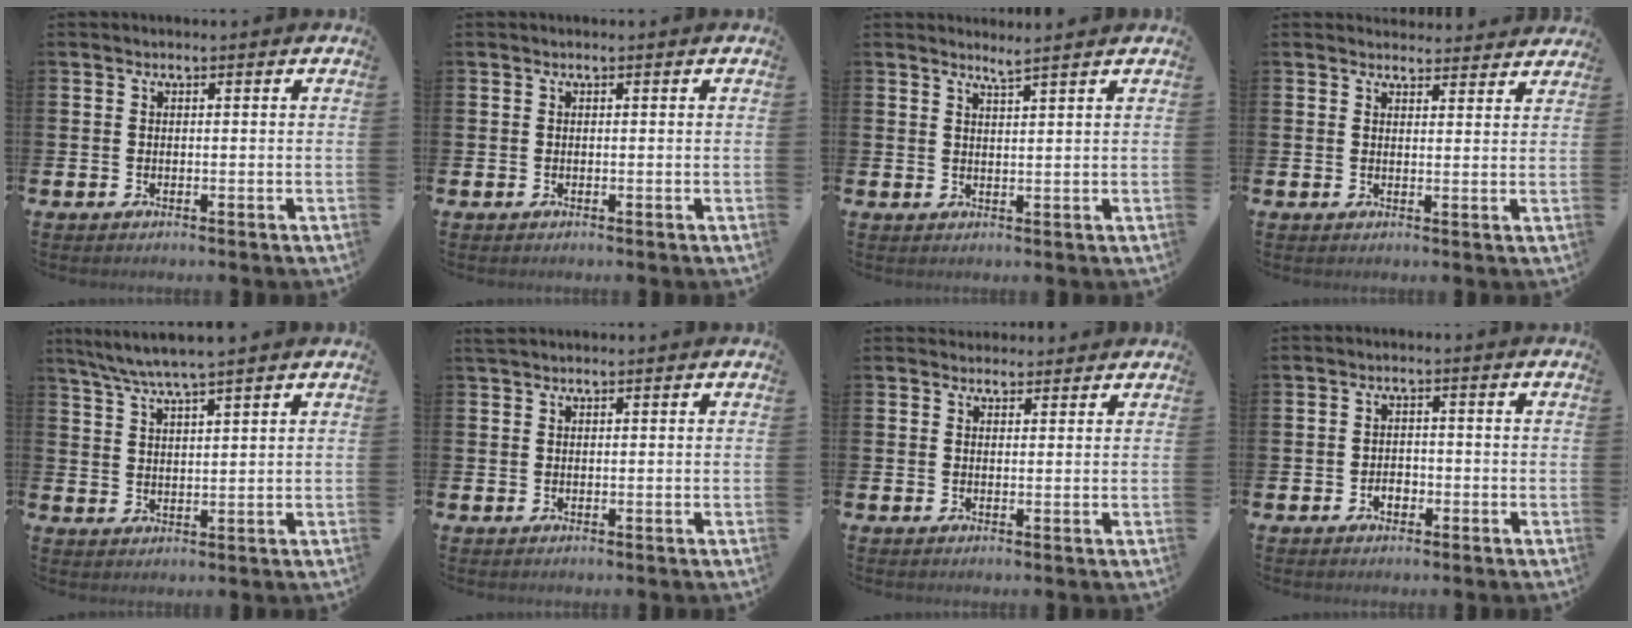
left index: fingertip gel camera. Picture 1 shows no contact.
{"total": 0.0}
{"total": 2.2, "force": [2.1, -0.6, 0.2], "torque": [-0.010, -0.008, 0.040]}
{"total": 2.8, "force": [2.8, 0.6, -0.2], "torque": [0.007, -0.017, 0.049]}
{"total": 5.1, "force": [4.6, -0.4, 1.9], "torque": [-0.056, -0.016, 0.084]}
{"total": 0.9, "force": [0.9, 0.2, 0.2], "torque": [0.008, -0.002, 0.014]}
{"total": 2.2, "force": [2.1, 0.8, -0.2], "torque": [0.012, -0.006, 0.036]}
{"total": 1.9, "force": [-0.8, 1.3, 1.0], "torque": [-0.011, -0.002, -0.019]}